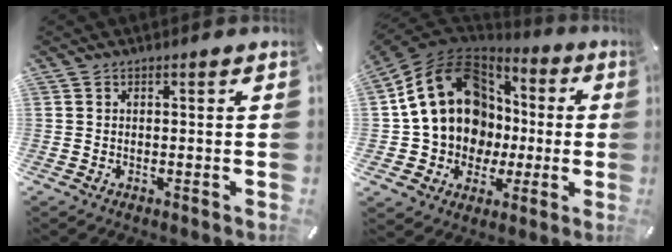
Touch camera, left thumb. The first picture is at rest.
{"total": 21.3, "force": [3.1, 17.8, 11.3], "torque": [-0.228, -0.006, 0.077]}